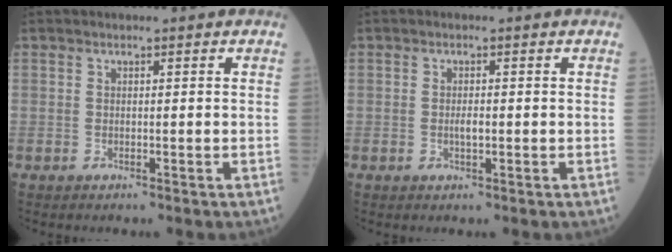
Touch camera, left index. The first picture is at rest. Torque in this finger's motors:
{"motor_torque": [0.39, 0.03, 0.03, 0.01]}